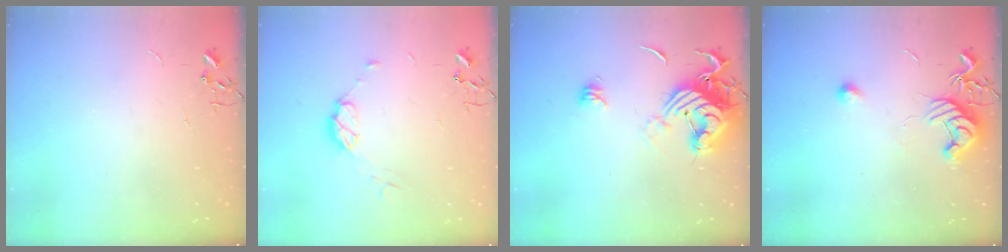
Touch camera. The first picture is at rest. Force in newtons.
{"total": 7.7, "press": 7.7, "slide": 0.9}
{"total": 14.8, "press": 14.7, "slide": 1.4}
{"total": 11.2, "press": 11.2, "slide": 0.3}